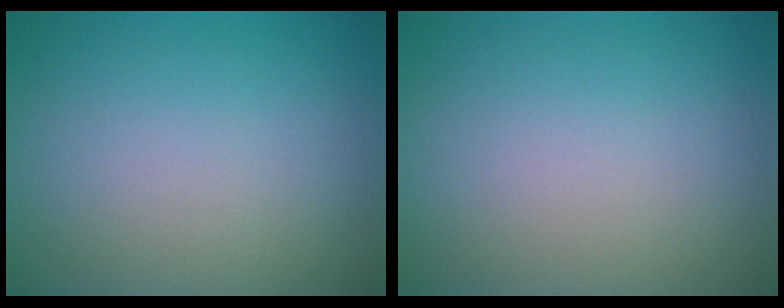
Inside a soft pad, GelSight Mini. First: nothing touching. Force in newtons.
{"total": 0.0}